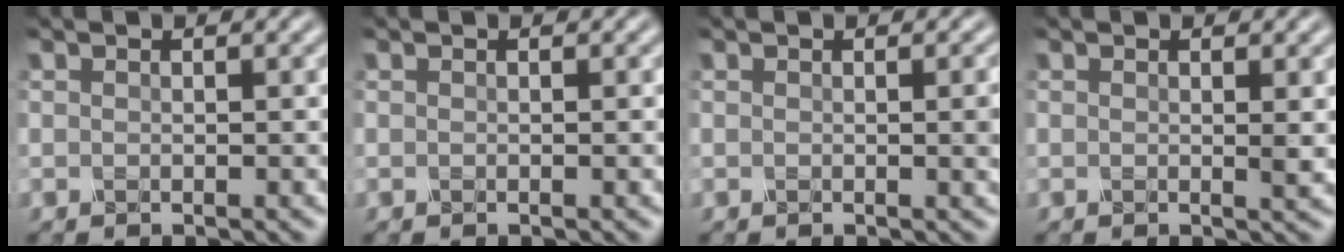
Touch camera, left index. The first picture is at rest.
{"total": 0.0}
{"total": 1.4, "force": [0.1, 0.3, 1.4], "torque": [-0.020, -0.001, 0.002]}
{"total": 0.8, "force": [0.5, 0.0, 0.6], "torque": [-0.010, -0.002, 0.008]}